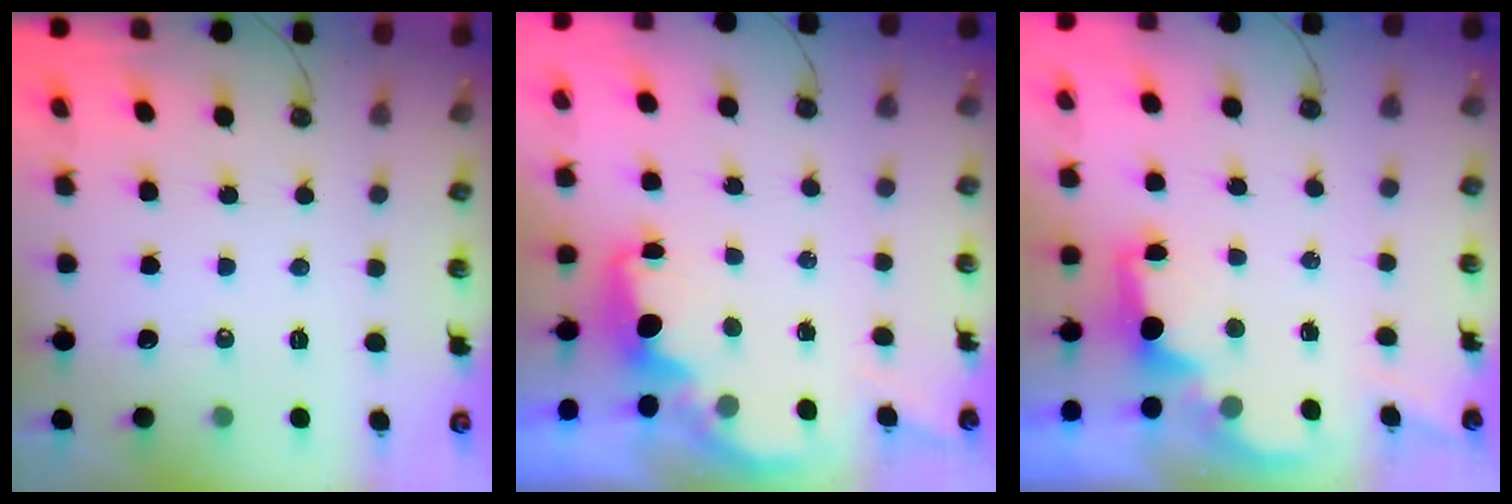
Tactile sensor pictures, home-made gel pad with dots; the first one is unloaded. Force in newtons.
{"total": 2.1, "press": 2.0, "slide": 0.8}
{"total": 2.1, "press": 1.9, "slide": 0.8}